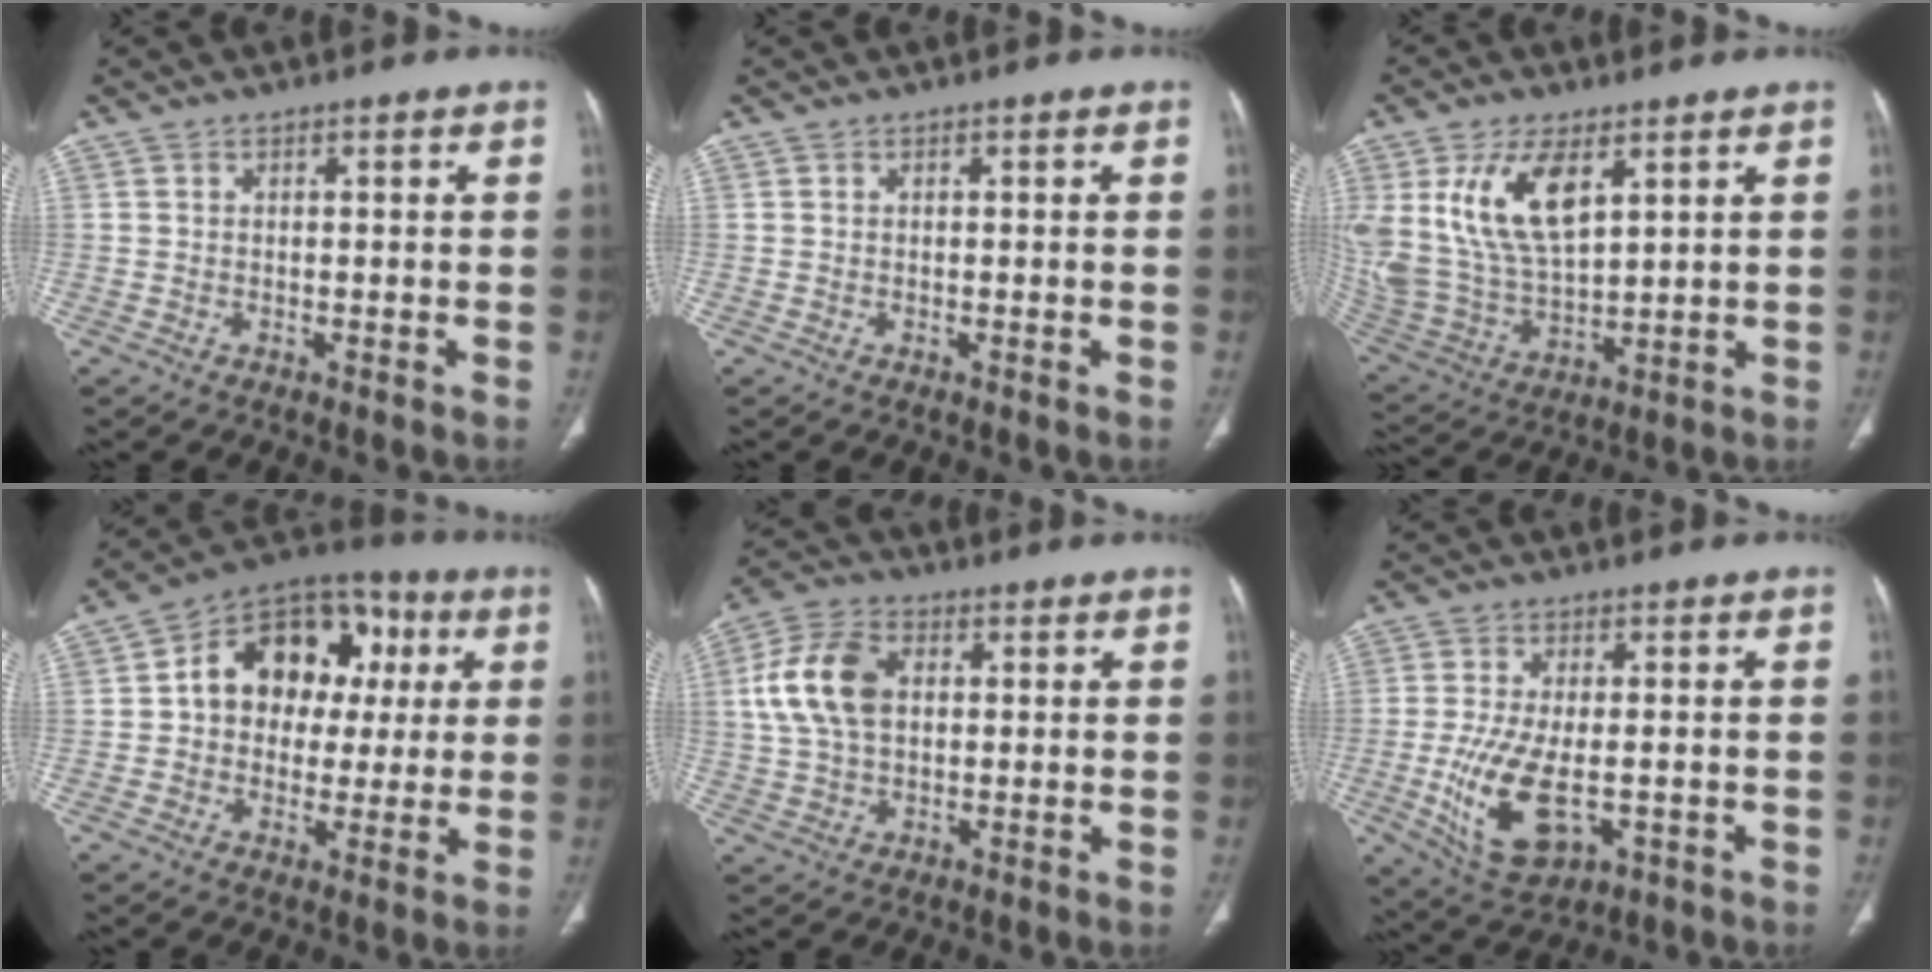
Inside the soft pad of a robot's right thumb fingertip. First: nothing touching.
{"total": 0.0}
{"total": 17.3, "force": [6.9, 8.8, 13.3], "torque": [-0.259, -0.027, 0.148]}
{"total": 16.8, "force": [2.8, 12.8, 10.5], "torque": [-0.104, 0.028, 0.033]}
{"total": 11.7, "force": [1.9, 7.6, 8.6], "torque": [-0.169, 0.015, 0.032]}
{"total": 12.1, "force": [-2.9, 6.0, 10.1], "torque": [-0.195, -0.011, -0.037]}